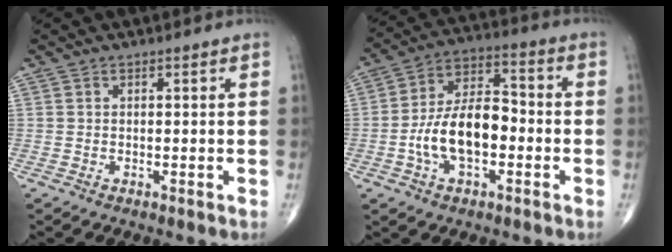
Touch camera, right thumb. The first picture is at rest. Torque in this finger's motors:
{"motor_torque": [1.61, 2.26, 1.30, -0.45, 0.09]}